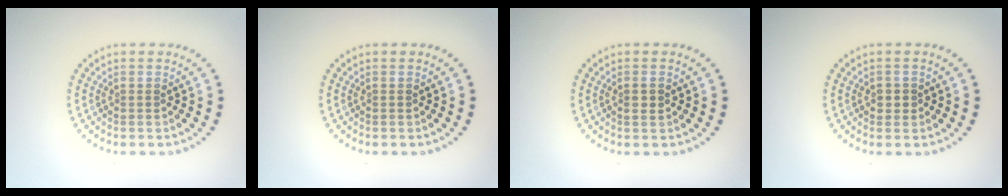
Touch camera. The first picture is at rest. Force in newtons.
{"total": 0.0}
{"total": 0.9, "press": 0.9, "slide": 0.2}
{"total": 1.1, "press": 1.1, "slide": 0.4}